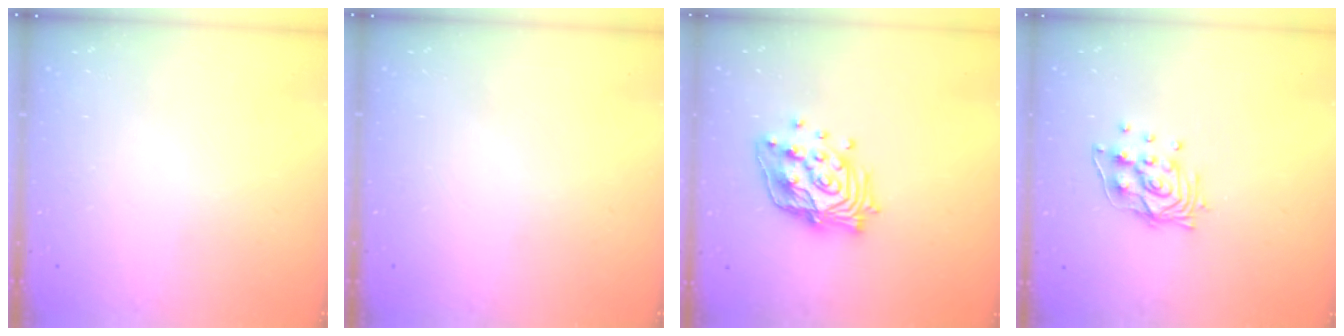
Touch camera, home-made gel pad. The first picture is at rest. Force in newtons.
{"total": 0.0}
{"total": 17.5, "press": 17.2, "slide": 2.8}
{"total": 11.1, "press": 11.1, "slide": 1.4}